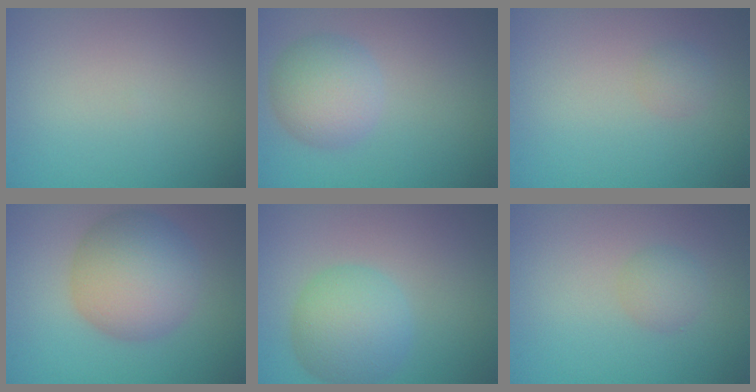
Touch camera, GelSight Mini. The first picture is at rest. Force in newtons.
{"total": 4.2, "press": 4.2, "slide": 0.1}
{"total": 1.0, "press": 1.0, "slide": 0.0}
{"total": 7.0, "press": 7.0, "slide": 0.2}
{"total": 5.2, "press": 5.2, "slide": 0.1}
{"total": 1.6, "press": 1.6, "slide": 0.0}